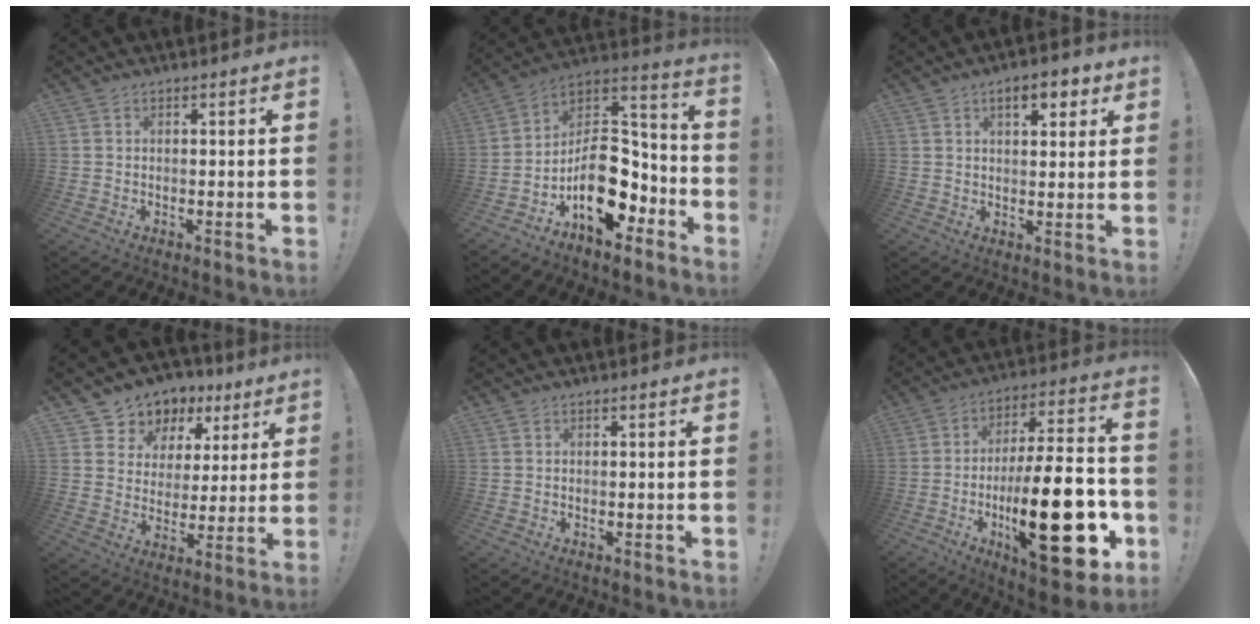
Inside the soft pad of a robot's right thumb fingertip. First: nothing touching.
{"total": 17.9, "force": [-6.0, 11.6, 12.3], "torque": [-0.184, 0.032, -0.084]}
{"total": 7.0, "force": [3.7, 3.1, 5.1], "torque": [-0.064, -0.010, 0.058]}
{"total": 8.2, "force": [4.4, 6.7, 1.4], "torque": [-0.022, -0.041, 0.090]}
{"total": 0.0}
{"total": 29.8, "force": [-7.5, 10.6, 26.9], "torque": [-0.430, 0.035, -0.108]}